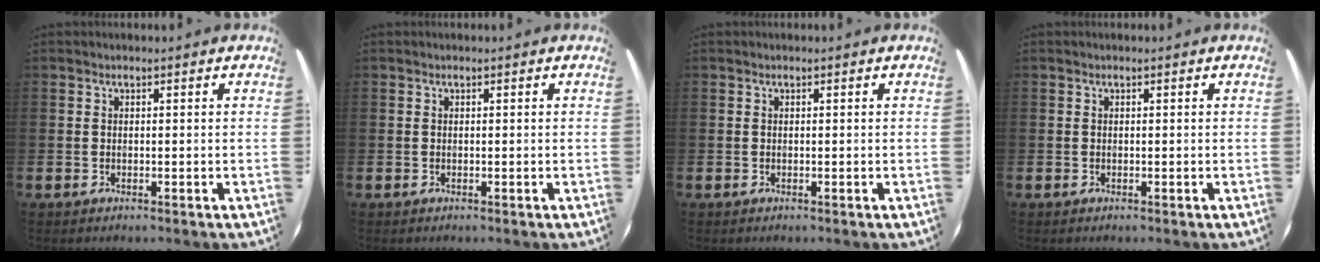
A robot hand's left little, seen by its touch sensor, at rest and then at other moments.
{"total": 0.0}
{"total": 0.0}
{"total": 0.0}